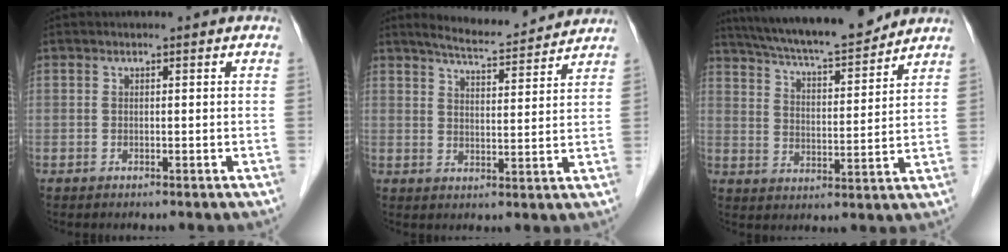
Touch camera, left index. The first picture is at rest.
{"total": 9.4, "force": [9.0, 0.8, 2.9], "torque": [-0.052, 0.006, 0.124]}
{"total": 15.5, "force": [13.9, 1.5, 6.6], "torque": [-0.116, 0.004, 0.219]}